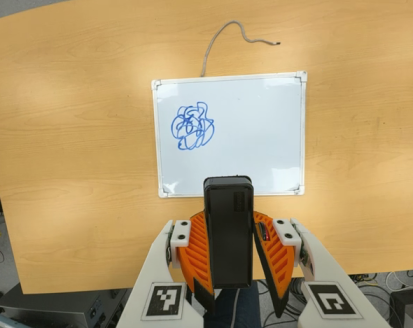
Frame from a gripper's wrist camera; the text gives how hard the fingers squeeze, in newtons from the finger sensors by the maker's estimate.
{"total": 6.0, "left": 5.8, "right": 6.2}